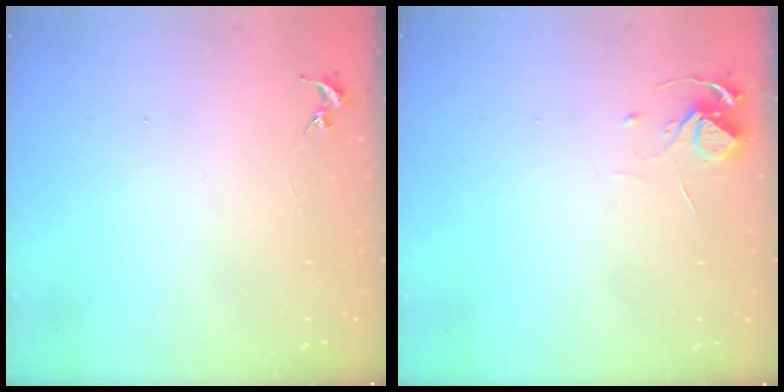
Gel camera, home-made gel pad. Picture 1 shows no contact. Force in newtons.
{"total": 5.8, "press": 5.8, "slide": 0.3}